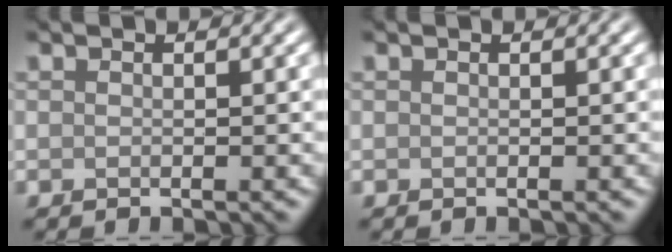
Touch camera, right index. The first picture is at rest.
{"total": 0.0}